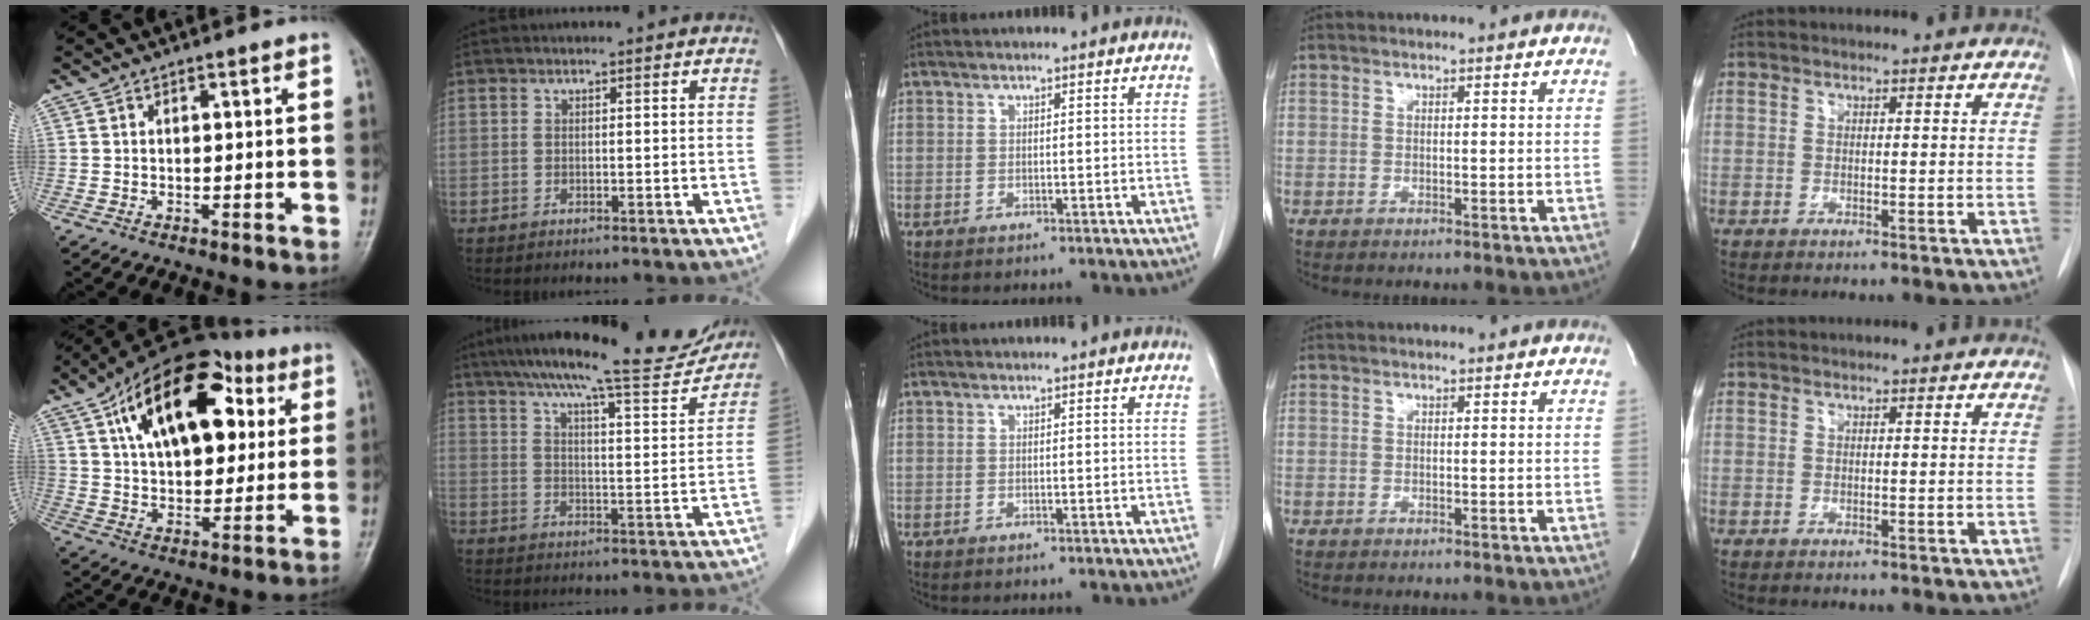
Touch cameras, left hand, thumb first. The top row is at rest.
{"thumb": {"total": 22.5, "force": [8.1, 12.5, 16.8], "torque": [-0.234, 0.003, 0.123]}, "index": {"total": 18.5, "force": [16.7, 1.6, 7.9], "torque": [-0.120, -0.013, 0.229]}}